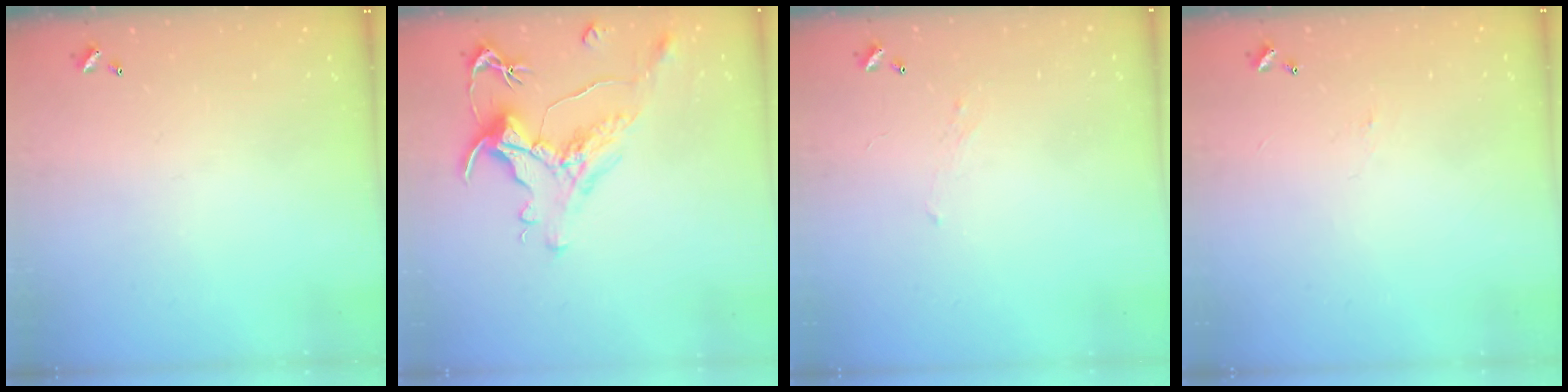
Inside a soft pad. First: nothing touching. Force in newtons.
{"total": 1.5, "press": 0.7, "slide": 1.3}
{"total": 1.0, "press": 0.8, "slide": 0.5}
{"total": 1.8, "press": 1.7, "slide": 0.6}